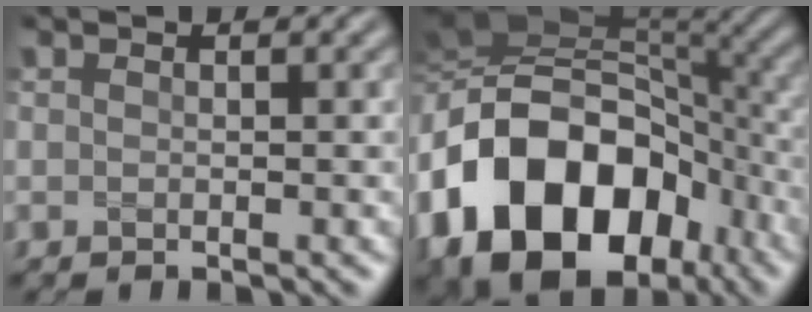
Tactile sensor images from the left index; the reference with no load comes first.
{"total": 17.3, "force": [-5.2, 11.9, 11.4], "torque": [-0.220, -0.005, -0.093]}